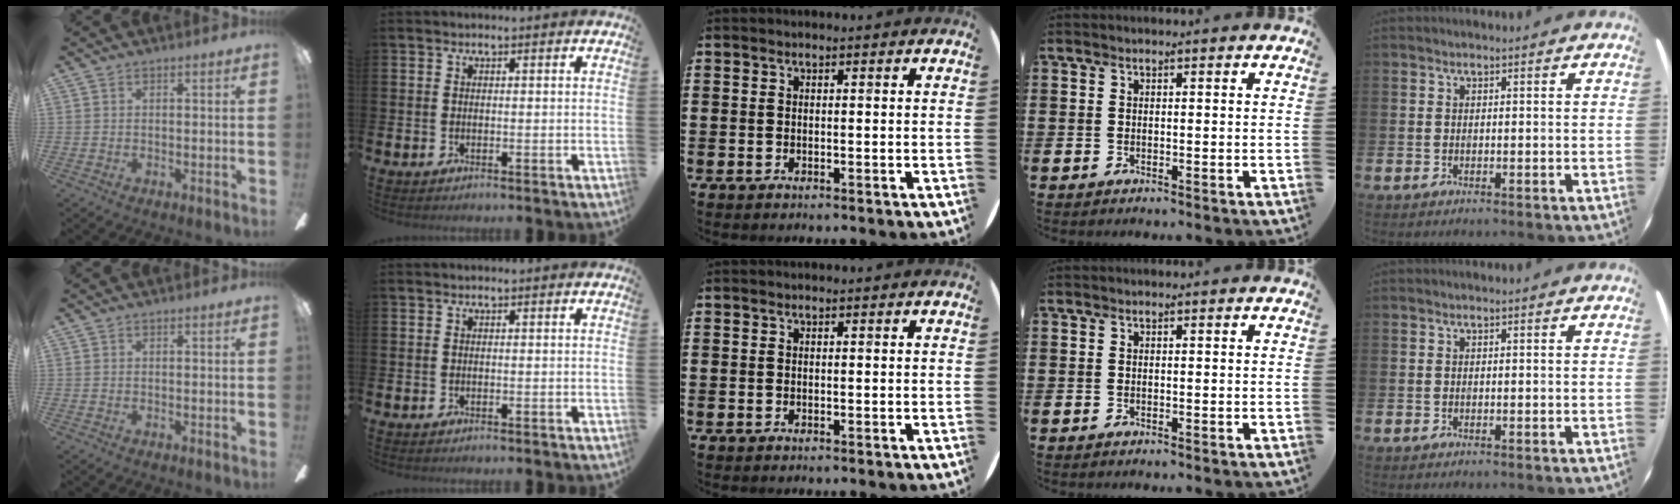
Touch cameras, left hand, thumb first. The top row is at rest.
{}